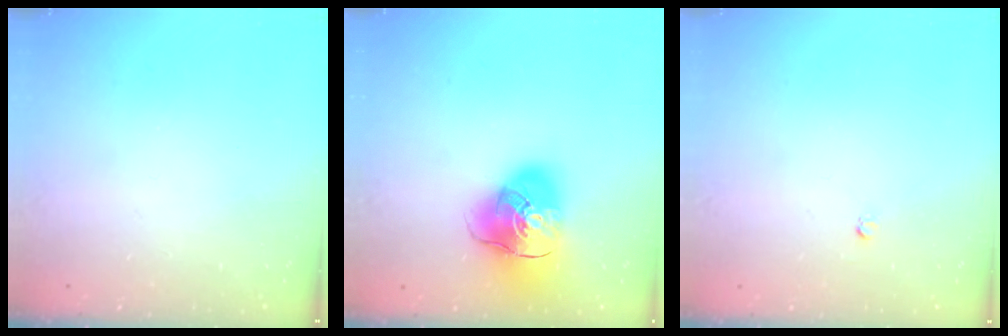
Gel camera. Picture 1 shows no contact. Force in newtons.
{"total": 18.6, "press": 18.3, "slide": 3.1}
{"total": 2.5, "press": 2.5, "slide": 0.2}